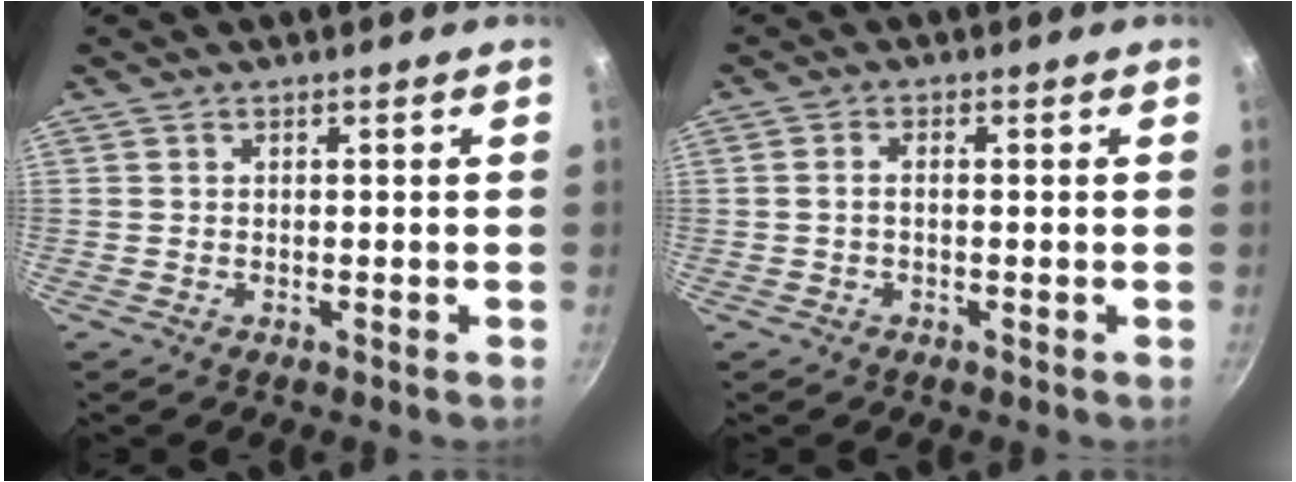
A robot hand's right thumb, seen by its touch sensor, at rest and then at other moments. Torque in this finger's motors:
{"motor_torque": [-0.06, -0.04, -0.52, 0.14, -0.01]}